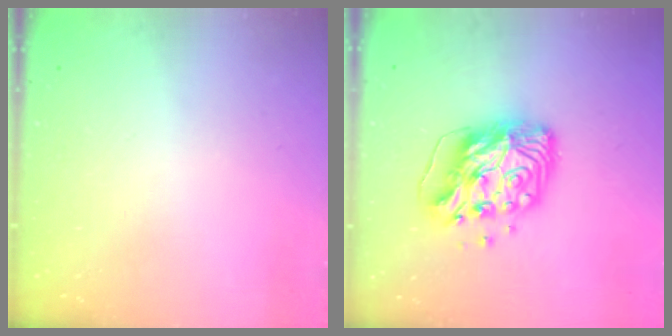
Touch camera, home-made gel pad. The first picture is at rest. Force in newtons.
{"total": 14.5, "press": 14.4, "slide": 1.8}